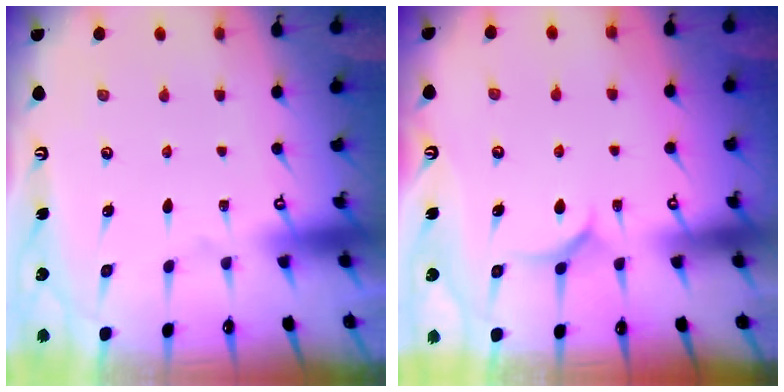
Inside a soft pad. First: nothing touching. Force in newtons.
{"total": 6.4, "press": 6.4, "slide": 0.5}